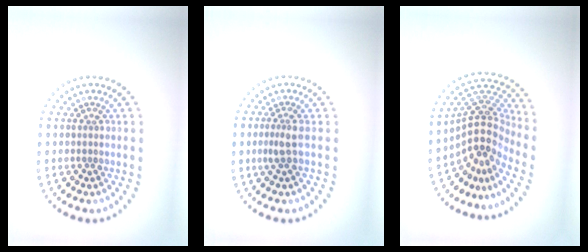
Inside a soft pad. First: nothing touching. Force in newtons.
{"total": 1.7, "press": 1.4, "slide": 1.1}
{"total": 4.9, "press": 3.6, "slide": 3.3}